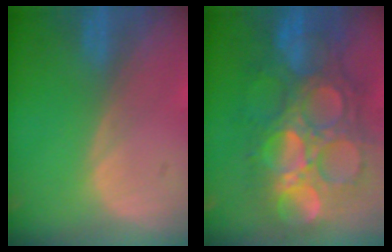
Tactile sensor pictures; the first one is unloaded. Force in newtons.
{"total": 13.6, "press": 13.5, "slide": 1.5}